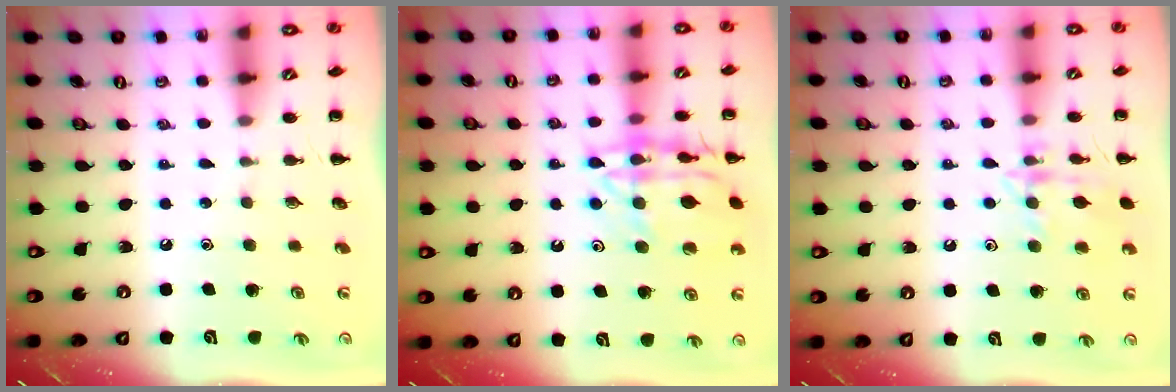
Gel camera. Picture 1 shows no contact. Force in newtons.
{"total": 16.8, "press": 16.8, "slide": 1.2}
{"total": 12.2, "press": 12.2, "slide": 0.6}